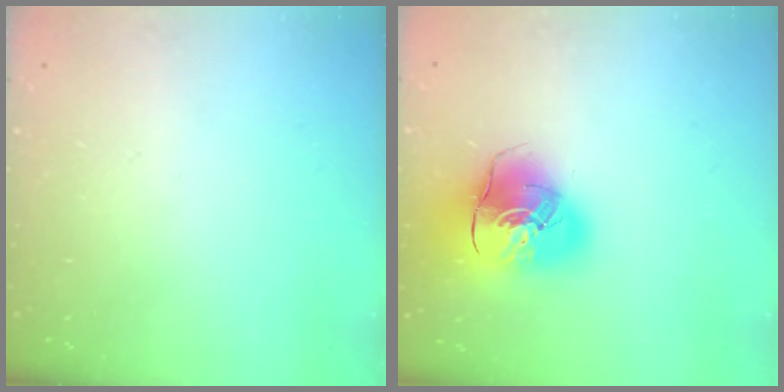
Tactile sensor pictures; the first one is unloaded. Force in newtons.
{"total": 16.3, "press": 16.1, "slide": 2.8}